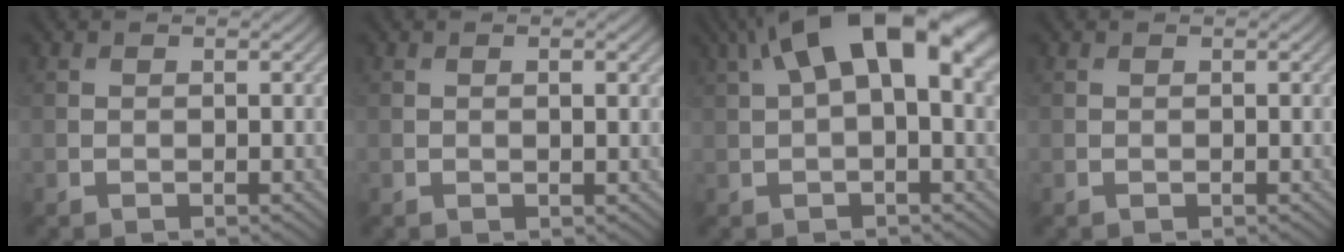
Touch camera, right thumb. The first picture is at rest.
{"total": 1.1, "force": [0.2, 0.2, 1.1], "torque": [-0.015, 0.000, 0.004]}
{"total": 14.4, "force": [5.1, 6.2, 11.9], "torque": [-0.202, 0.020, 0.085]}
{"total": 0.0}